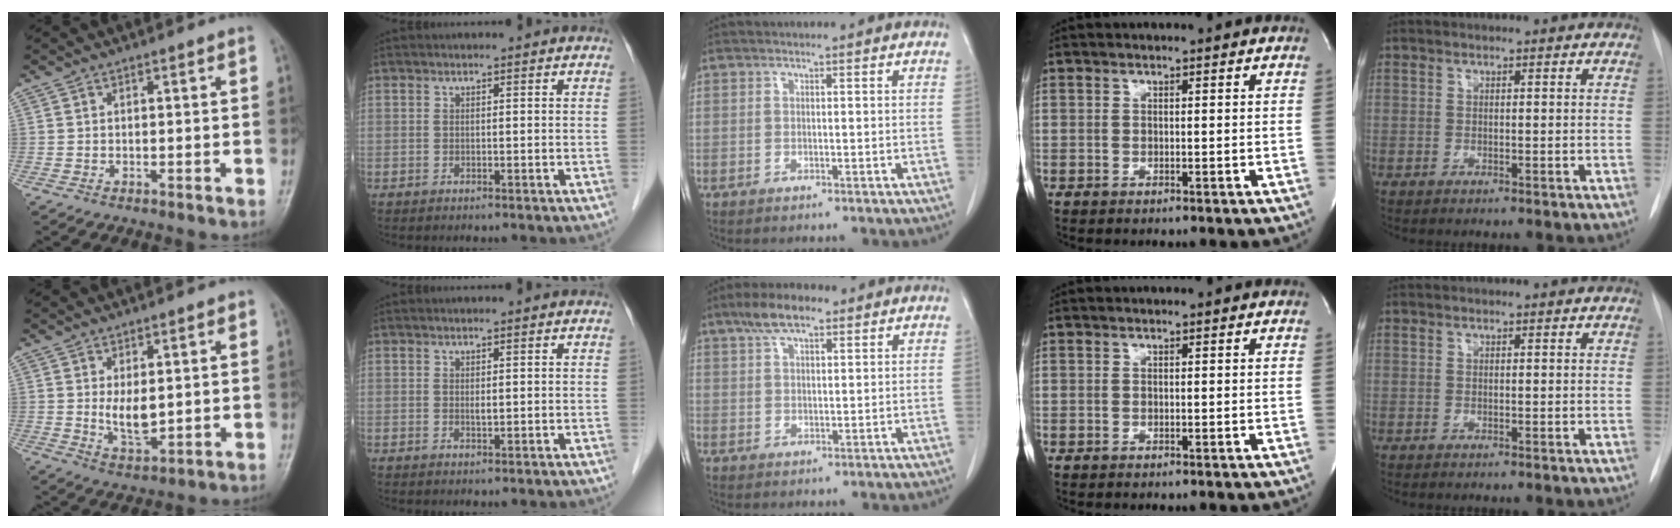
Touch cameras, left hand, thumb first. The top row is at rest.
{"thumb": {"total": 6.1, "force": [0.8, 3.2, 5.1], "torque": [-0.073, -0.017, 0.023]}, "index": {"total": 1.0, "force": [0.1, 0.3, 0.9], "torque": [-0.017, -0.002, 0.004]}, "middle": {"total": 5.9, "force": [3.9, 2.1, 3.9], "torque": [-0.079, 0.015, 0.070]}}